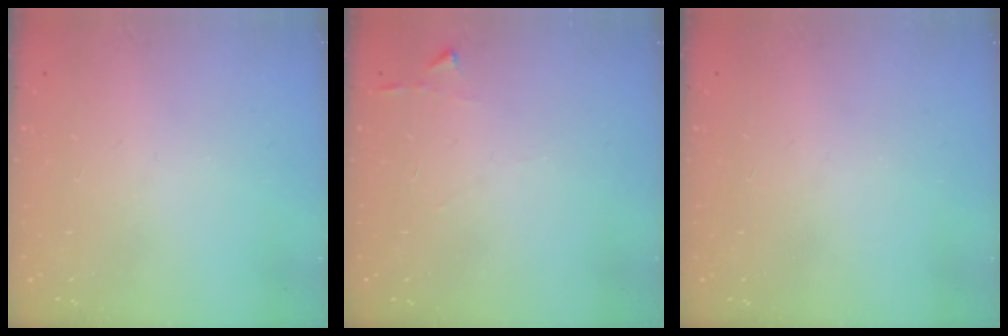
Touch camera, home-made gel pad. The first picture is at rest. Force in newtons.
{"total": 2.9, "press": 2.9, "slide": 0.3}
{"total": 0.0}